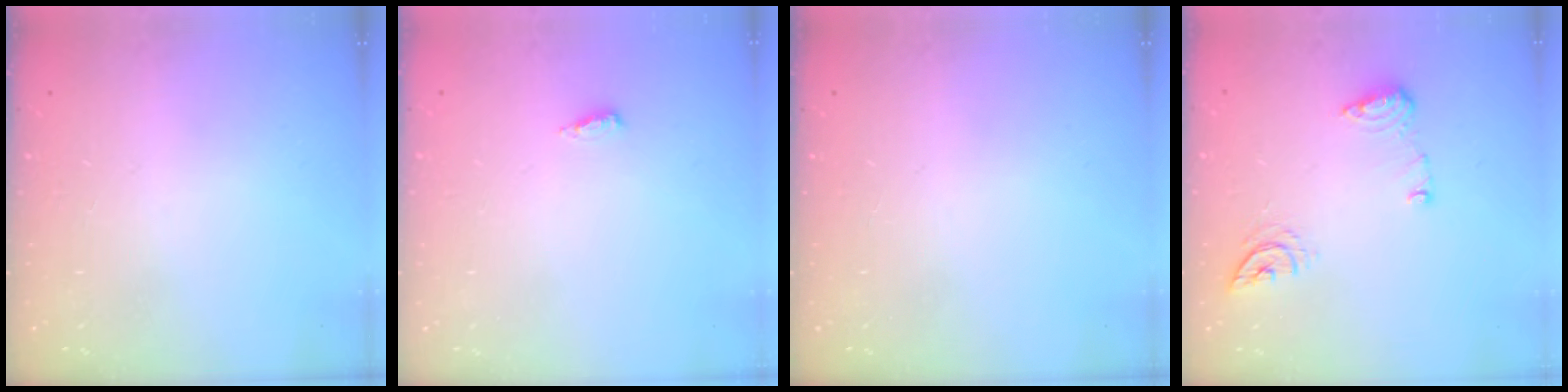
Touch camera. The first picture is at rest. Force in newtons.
{"total": 2.7, "press": 2.5, "slide": 1.0}
{"total": 0.0}
{"total": 8.9, "press": 8.9, "slide": 0.5}